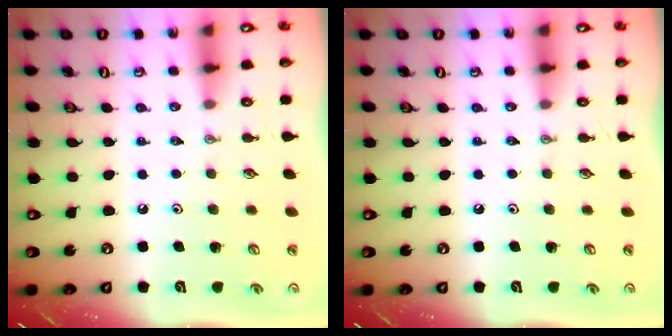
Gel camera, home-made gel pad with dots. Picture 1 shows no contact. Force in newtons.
{"total": 0.0}